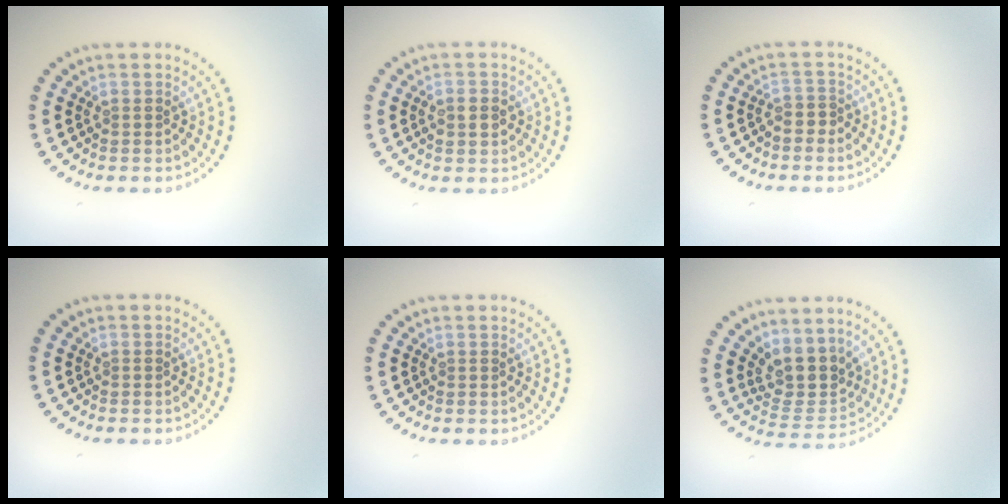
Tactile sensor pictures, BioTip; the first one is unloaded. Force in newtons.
{"total": 2.0, "press": 2.0, "slide": 0.1}
{"total": 1.2, "press": 0.8, "slide": 0.8}
{"total": 0.0}
{"total": 0.0}
{"total": 3.8, "press": 3.0, "slide": 2.3}